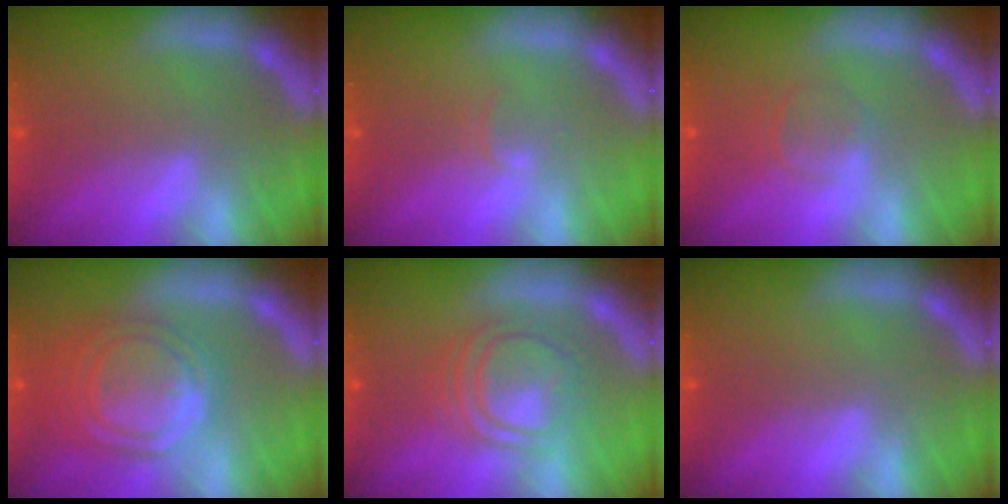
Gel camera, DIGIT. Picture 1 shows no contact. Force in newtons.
{"total": 1.0}
{"total": 1.9}
{"total": 9.5}
{"total": 6.0}
{"total": 0.0}